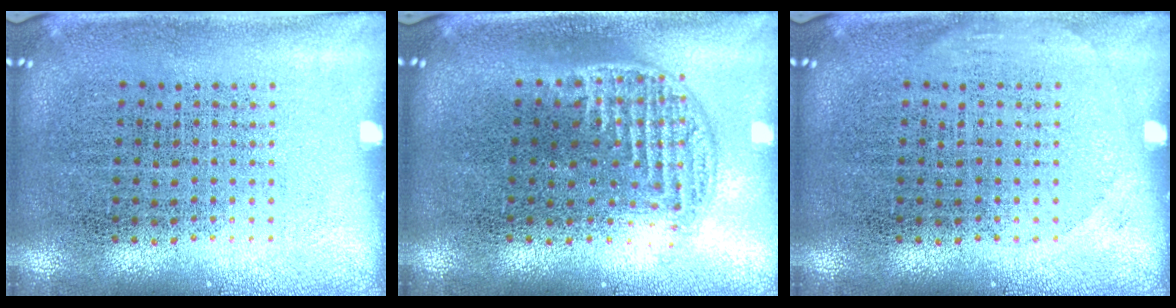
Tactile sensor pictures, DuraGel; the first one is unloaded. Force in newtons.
{"total": 1.3, "press": 1.0, "slide": 0.7}
{"total": 0.8, "press": 0.8, "slide": 0.2}